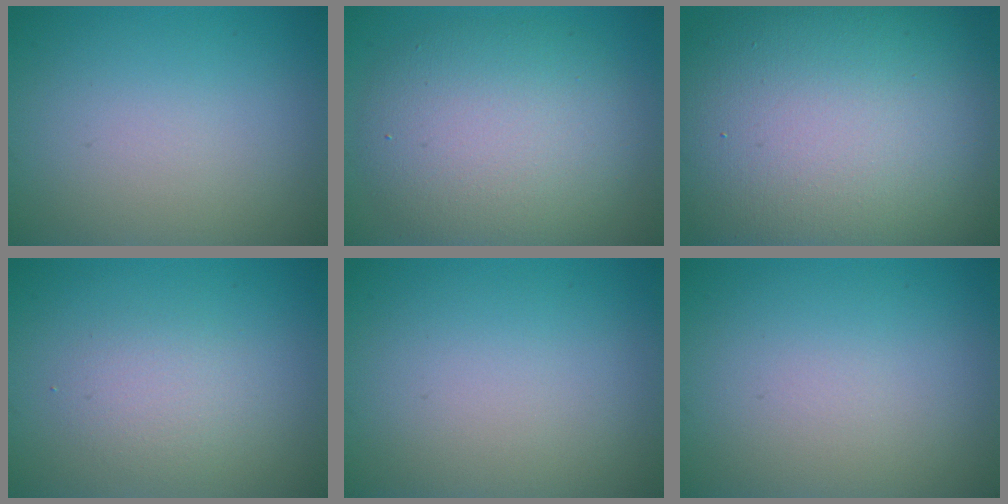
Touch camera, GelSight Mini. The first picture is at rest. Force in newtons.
{"total": 7.8, "press": 7.8, "slide": 0.3}
{"total": 18.2, "press": 18.2, "slide": 1.2}
{"total": 2.0, "press": 2.0, "slide": 0.1}
{"total": 0.0}
{"total": 0.0}